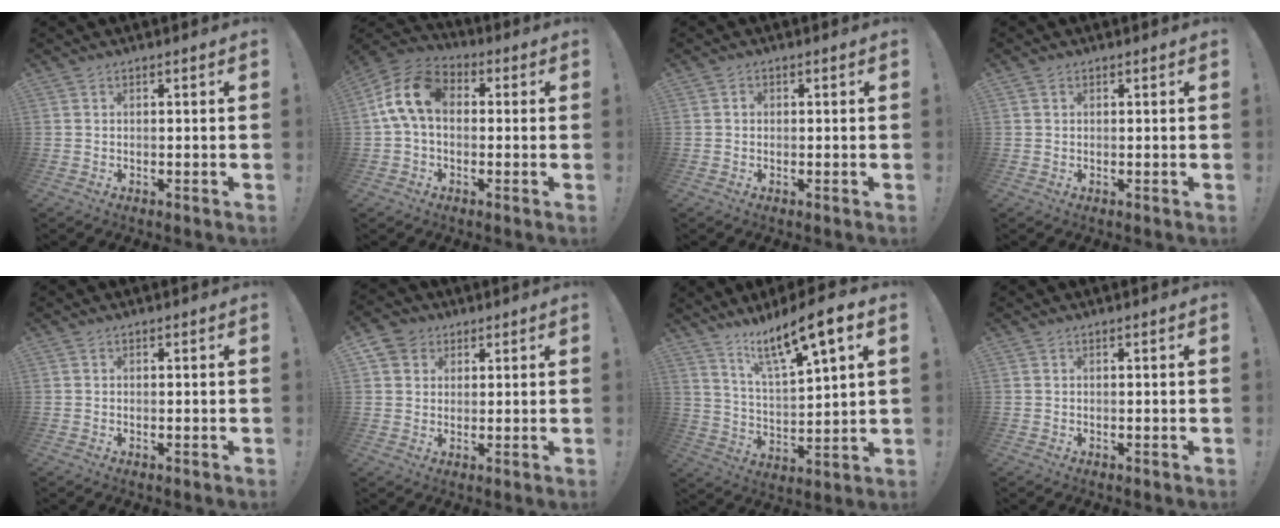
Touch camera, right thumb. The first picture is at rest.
{"total": 13.3, "force": [1.7, 8.7, 10.0], "torque": [-0.198, 0.021, 0.036]}
{"total": 0.9, "force": [-0.2, 0.8, 0.3], "torque": [-0.001, 0.001, -0.005]}
{"total": 0.8, "force": [0.5, 0.6, 0.1], "torque": [0.002, -0.001, 0.009]}
{"total": 0.0}
{"total": 5.6, "force": [2.5, 4.8, 1.1], "torque": [-0.017, -0.011, 0.050]}
{"total": 13.3, "force": [9.5, 1.9, 9.2], "torque": [-0.166, -0.057, 0.152]}
{"total": 0.0}